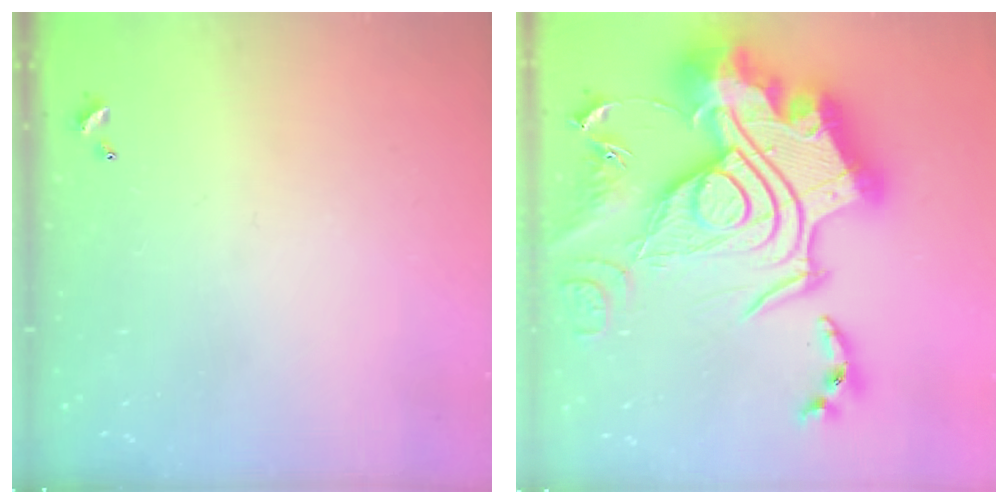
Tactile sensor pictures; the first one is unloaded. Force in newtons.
{"total": 0.7, "press": 0.7, "slide": 0.1}